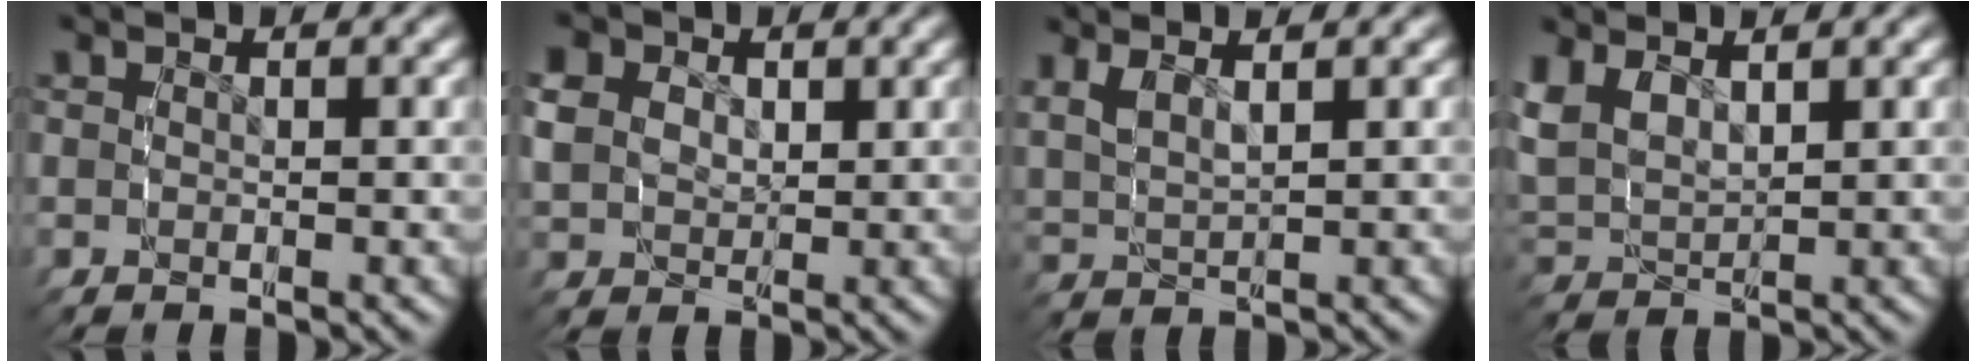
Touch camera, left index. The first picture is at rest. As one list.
[{"total": 4.4, "force": [1.4, 3.5, 2.2], "torque": [-0.056, -0.010, 0.030]}, {"total": 2.9, "force": [2.1, 1.1, 1.7], "torque": [-0.043, 0.003, 0.043]}, {"total": 4.4, "force": [2.0, 2.9, 2.6], "torque": [-0.078, -0.006, 0.043]}]